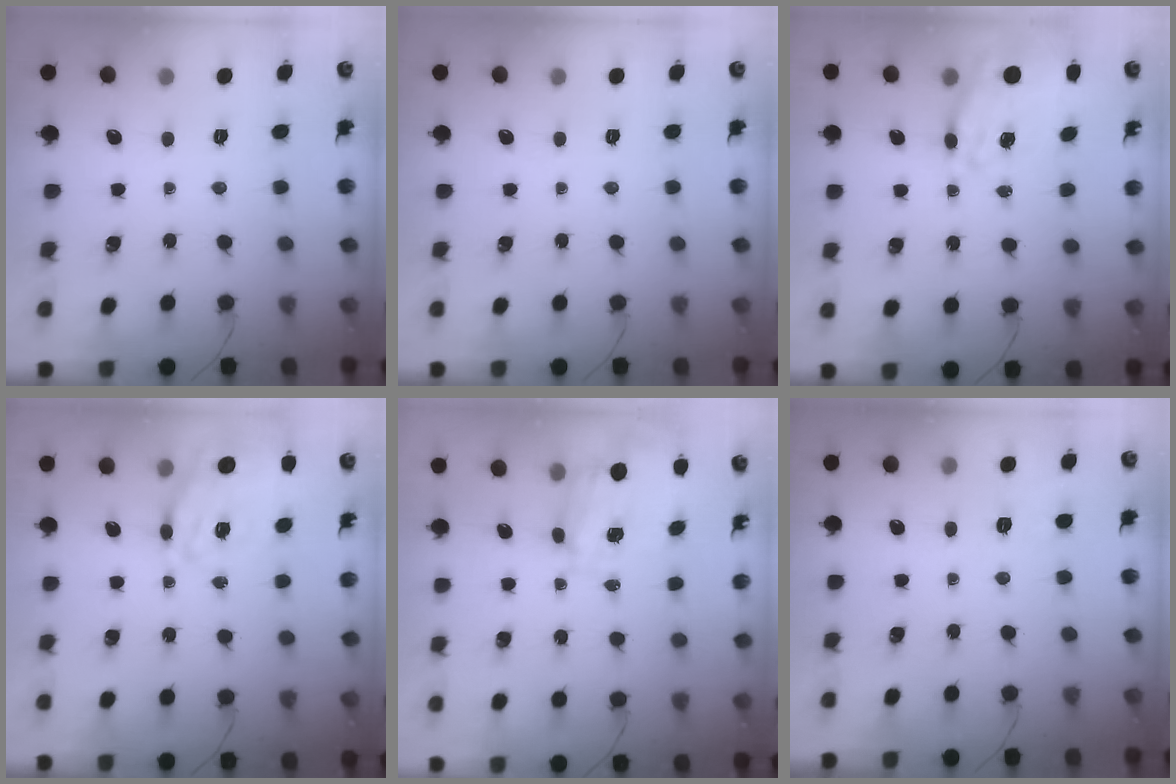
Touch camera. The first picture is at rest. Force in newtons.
{"total": 0.0}
{"total": 10.2, "press": 9.4, "slide": 4.1}
{"total": 11.3, "press": 10.7, "slide": 3.9}
{"total": 2.9, "press": 2.7, "slide": 1.0}
{"total": 2.9, "press": 2.3, "slide": 1.9}